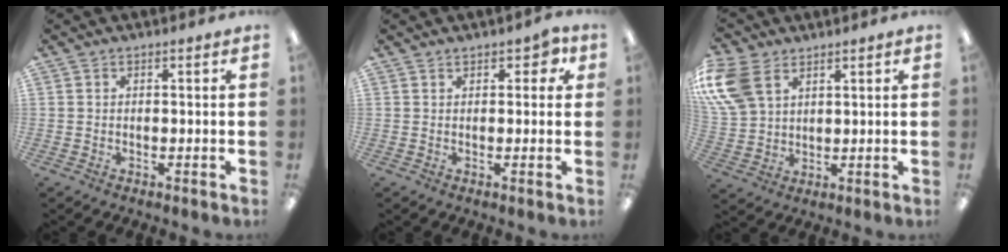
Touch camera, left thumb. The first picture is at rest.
{"total": 3.3, "force": [1.4, 2.0, 2.2], "torque": [-0.019, -0.003, 0.021]}
{"total": 12.0, "force": [5.5, 8.3, 6.7], "torque": [-0.168, -0.004, 0.107]}